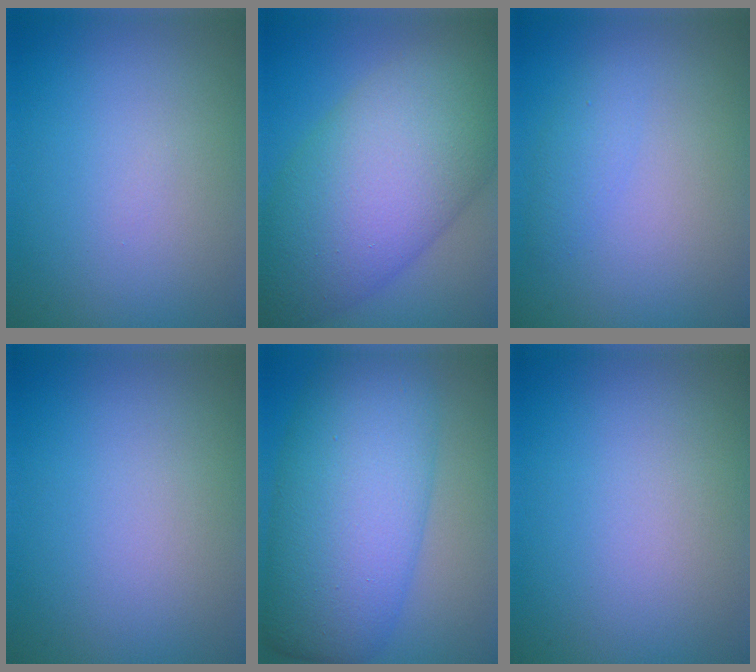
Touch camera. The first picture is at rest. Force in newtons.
{"total": 13.0, "press": 13.0, "slide": 0.2}
{"total": 1.3, "press": 1.3, "slide": 0.1}
{"total": 0.0}
{"total": 11.1, "press": 11.1, "slide": 0.2}
{"total": 0.0}